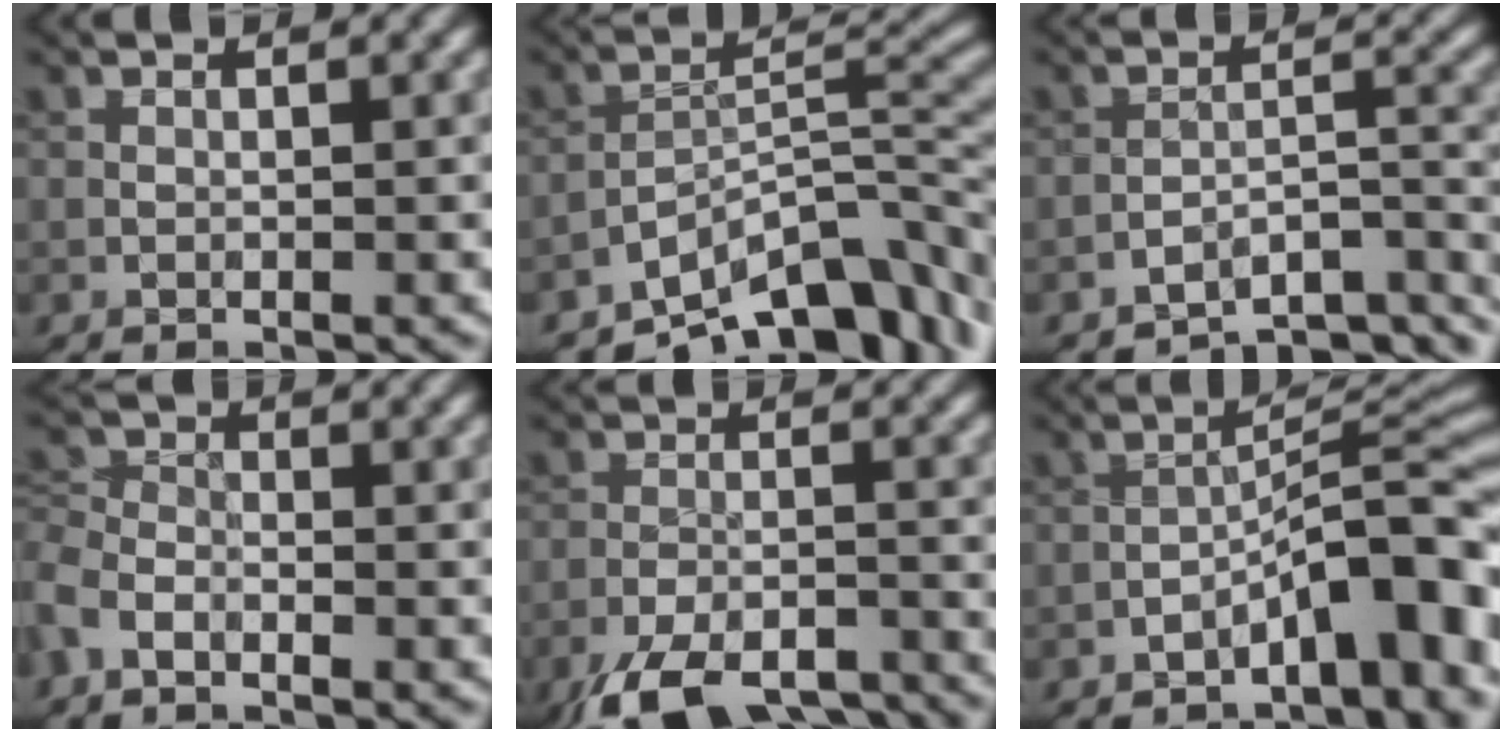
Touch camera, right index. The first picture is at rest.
{"total": 10.1, "force": [-7.8, 3.5, 5.4], "torque": [-0.057, 0.003, -0.143]}
{"total": 7.5, "force": [-6.9, 1.5, 2.5], "torque": [-0.027, -0.006, -0.104]}
{"total": 2.6, "force": [-1.7, 1.4, 1.4], "torque": [-0.030, 0.000, -0.050]}
{"total": 10.2, "force": [-8.2, 3.6, 4.9], "torque": [-0.081, -0.032, -0.125]}
{"total": 6.9, "force": [-4.0, 1.6, 5.4], "torque": [-0.072, 0.027, -0.065]}